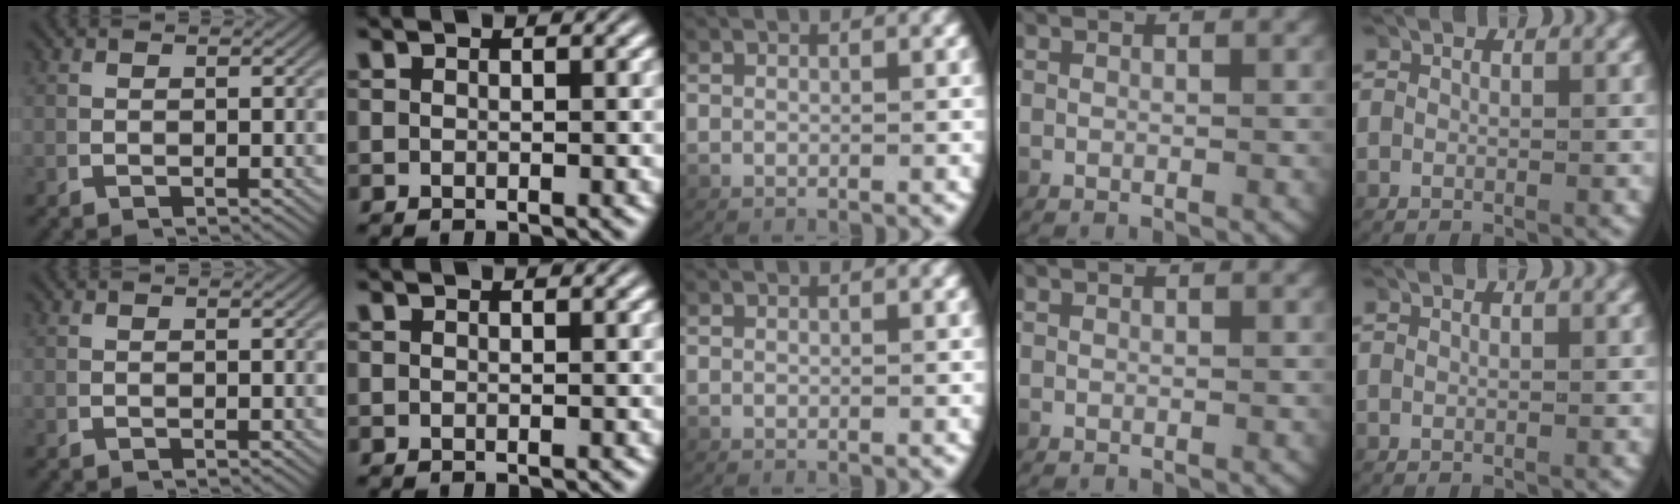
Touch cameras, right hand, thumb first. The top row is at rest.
{"little": {"total": 0.6, "force": [-0.1, -0.5, -0.3], "torque": [0.006, 0.001, -0.001]}}